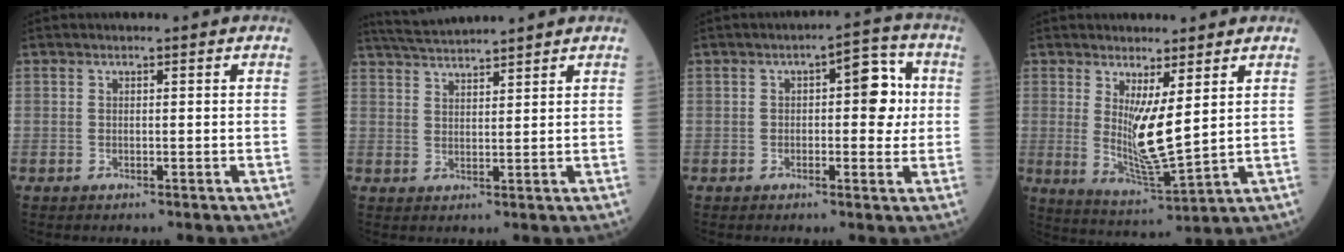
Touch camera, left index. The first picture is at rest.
{"total": 6.3, "force": [6.0, -0.7, 1.8], "torque": [-0.041, 0.028, 0.111]}
{"total": 6.4, "force": [0.7, 2.6, 5.8], "torque": [-0.071, 0.019, 0.002]}
{"total": 7.7, "force": [1.9, 0.7, 7.4], "torque": [-0.149, -0.033, 0.041]}